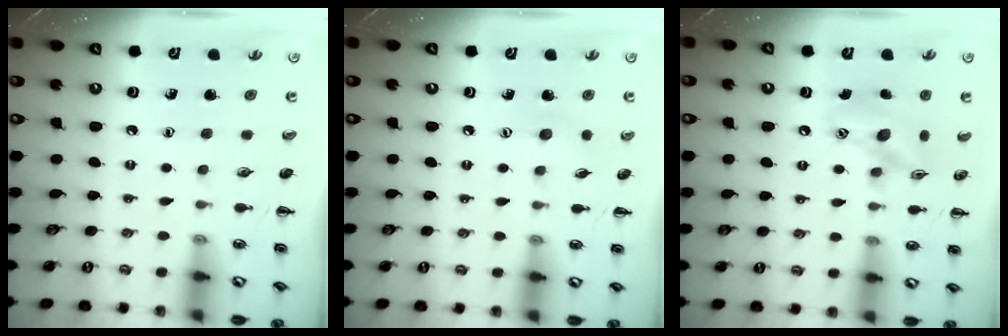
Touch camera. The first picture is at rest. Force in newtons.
{"total": 4.8, "press": 4.6, "slide": 1.0}
{"total": 13.7, "press": 13.5, "slide": 2.2}